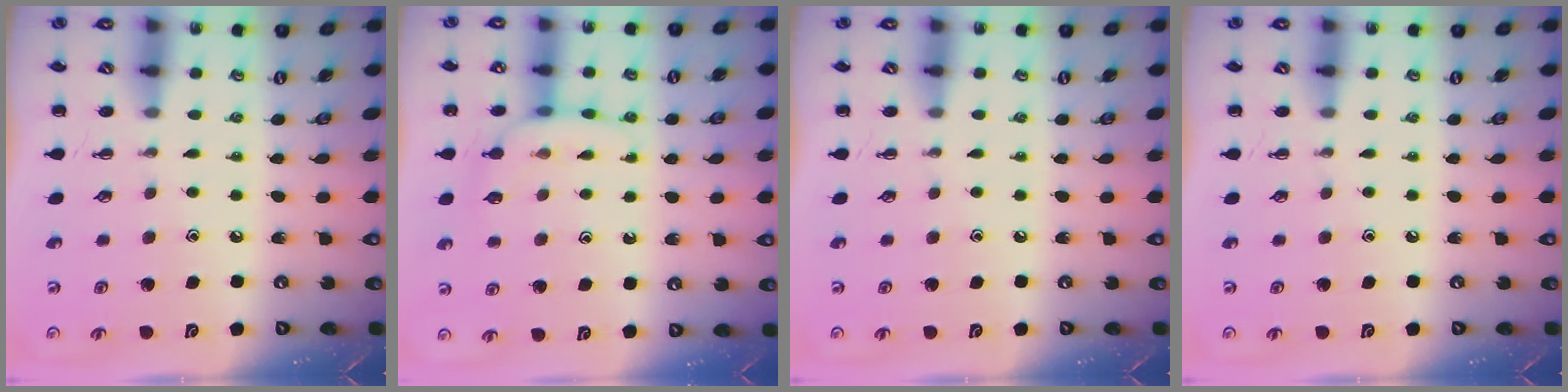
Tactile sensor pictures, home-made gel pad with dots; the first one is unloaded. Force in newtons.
{"total": 8.4, "press": 8.2, "slide": 1.6}
{"total": 0.0}
{"total": 0.0}